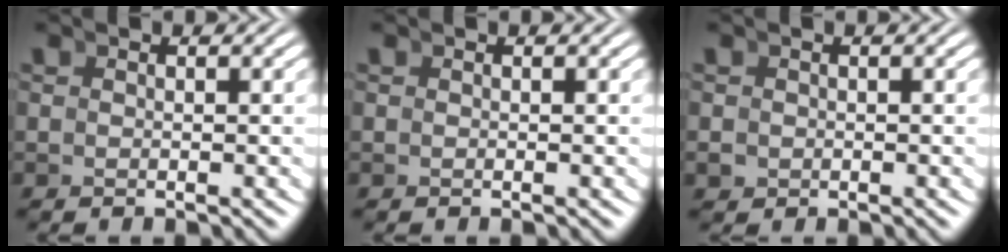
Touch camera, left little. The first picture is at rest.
{"total": 0.0}
{"total": 0.7, "force": [-0.4, 0.6, 0.1], "torque": [-0.003, -0.010, -0.001]}